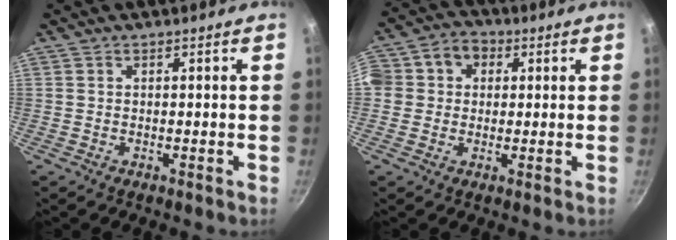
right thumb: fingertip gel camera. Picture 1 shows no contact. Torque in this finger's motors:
{"motor_torque": [-0.16, 0.38, 0.20, 0.23, 0.21]}